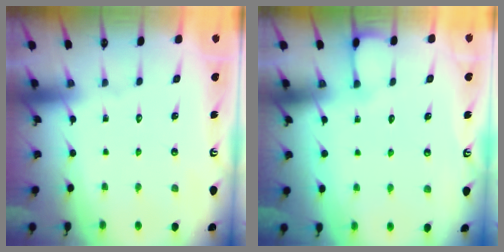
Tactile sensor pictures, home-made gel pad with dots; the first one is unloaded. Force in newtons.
{"total": 2.9, "press": 2.9, "slide": 0.3}